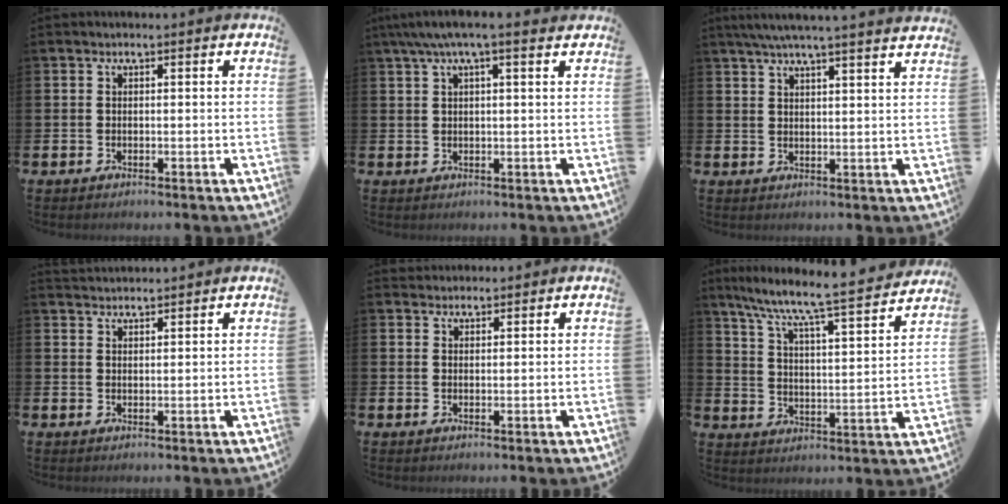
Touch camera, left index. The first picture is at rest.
{"total": 4.0, "force": [2.8, 0.7, 2.9], "torque": [-0.053, -0.001, 0.047]}
{"total": 5.4, "force": [5.0, -0.7, 1.9], "torque": [-0.053, -0.017, 0.089]}
{"total": 2.3, "force": [2.2, 0.3, -0.1], "torque": [0.003, -0.011, 0.040]}
{"total": 2.0, "force": [1.9, 0.6, -0.2], "torque": [0.014, -0.008, 0.033]}
{"total": 8.0, "force": [7.5, 0.2, 2.8], "torque": [-0.082, -0.066, 0.120]}